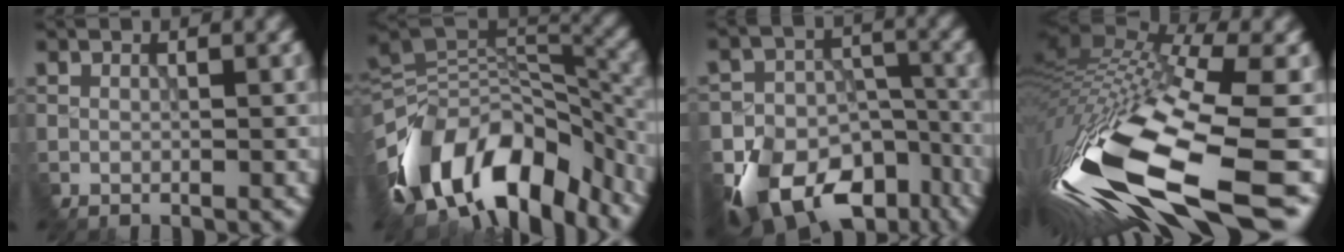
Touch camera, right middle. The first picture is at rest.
{"total": 12.9, "force": [-8.5, 6.8, 6.9], "torque": [-0.146, 0.014, -0.130]}
{"total": 11.4, "force": [-8.2, 6.8, 4.2], "torque": [-0.091, -0.016, -0.104]}
{"total": 17.9, "force": [-7.4, 5.0, 15.5], "torque": [-0.338, -0.052, -0.092]}